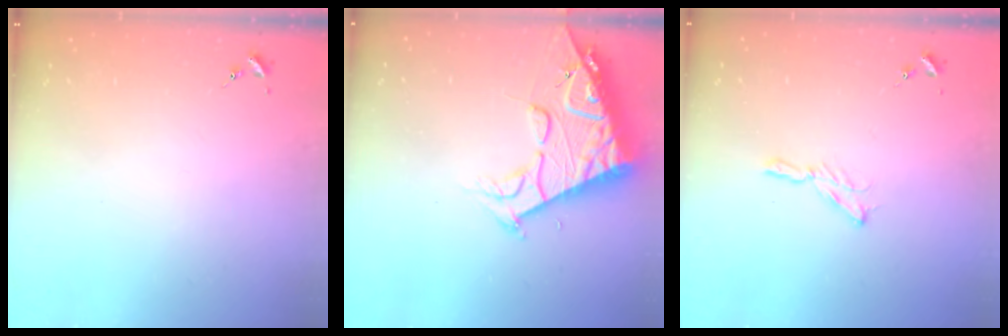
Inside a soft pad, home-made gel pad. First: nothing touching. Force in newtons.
{"total": 17.7, "press": 17.6, "slide": 1.7}
{"total": 4.9, "press": 4.8, "slide": 0.2}